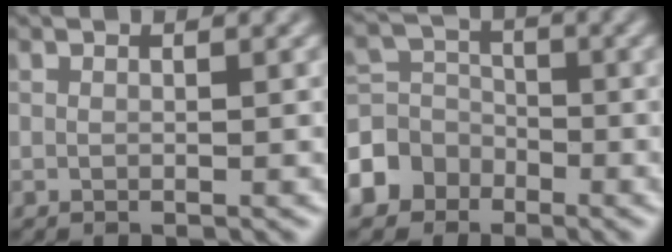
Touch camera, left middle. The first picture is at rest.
{"total": 5.7, "force": [-3.1, 4.6, 1.2], "torque": [-0.010, 0.002, -0.078]}